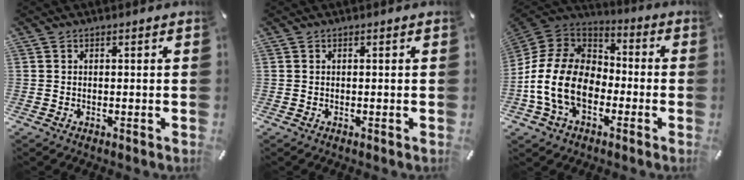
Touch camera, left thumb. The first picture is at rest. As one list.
[{"total": 0.0}, {"total": 16.5, "force": [-5.6, 11.8, 10.0], "torque": [-0.222, 0.032, -0.102]}]